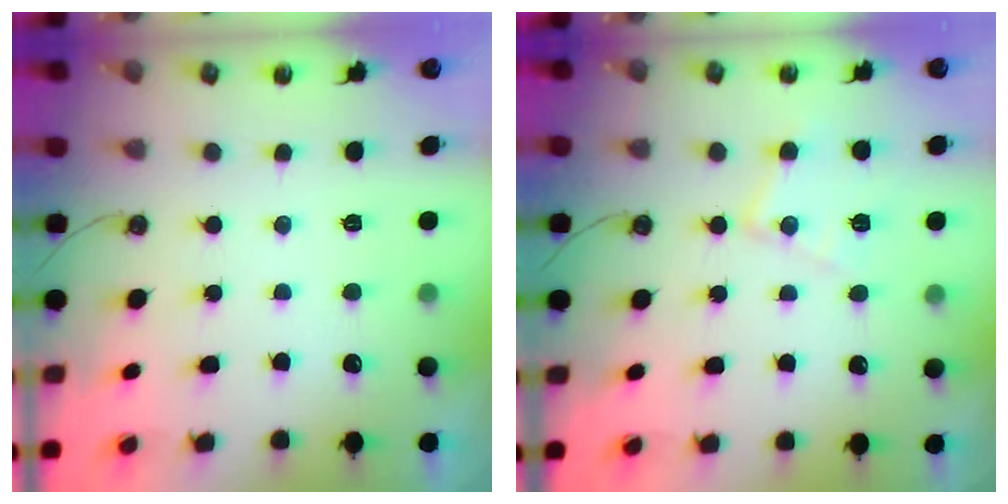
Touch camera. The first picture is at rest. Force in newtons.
{"total": 10.5, "press": 10.5, "slide": 0.5}